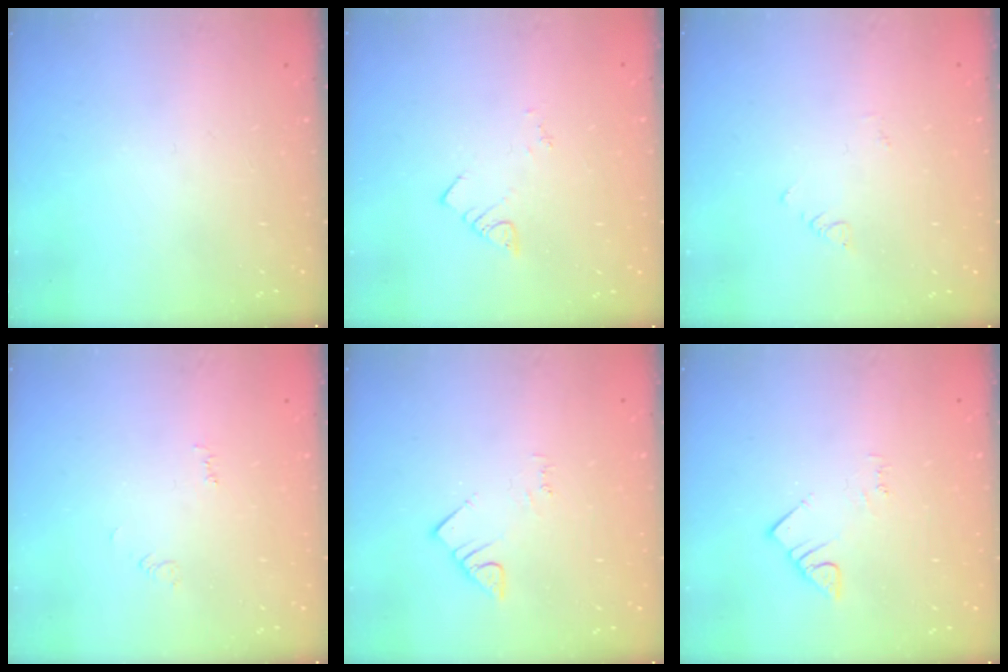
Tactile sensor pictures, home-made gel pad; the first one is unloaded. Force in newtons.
{"total": 2.1, "press": 2.0, "slide": 0.4}
{"total": 1.8, "press": 1.7, "slide": 0.4}
{"total": 3.2, "press": 3.1, "slide": 0.6}
{"total": 2.5, "press": 2.4, "slide": 0.4}
{"total": 2.5, "press": 2.4, "slide": 0.4}